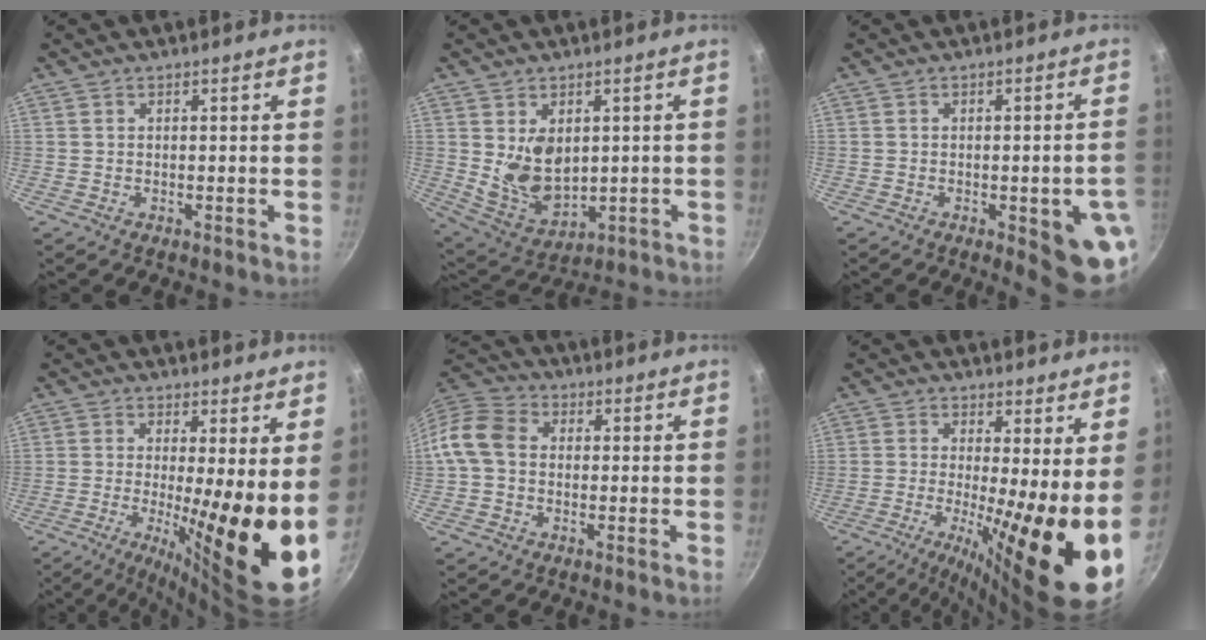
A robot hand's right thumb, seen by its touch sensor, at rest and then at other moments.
{"total": 9.0, "force": [0.5, 6.4, 6.3], "torque": [-0.089, -0.017, 0.037]}
{"total": 10.9, "force": [-3.0, 3.3, 9.9], "torque": [-0.090, 0.010, -0.032]}
{"total": 14.6, "force": [-0.3, 2.4, 14.4], "torque": [-0.212, -0.032, -0.003]}
{"total": 9.2, "force": [-0.1, 7.2, 5.6], "torque": [-0.091, 0.025, -0.024]}
{"total": 14.2, "force": [-0.9, 2.5, 14.0], "torque": [-0.220, -0.023, -0.018]}